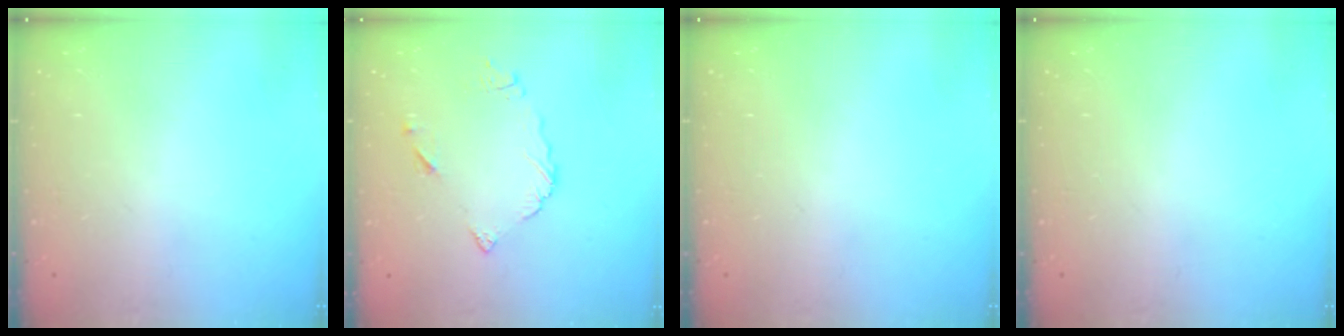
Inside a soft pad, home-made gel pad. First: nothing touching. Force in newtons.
{"total": 6.9, "press": 6.9, "slide": 0.1}
{"total": 0.0}
{"total": 0.0}